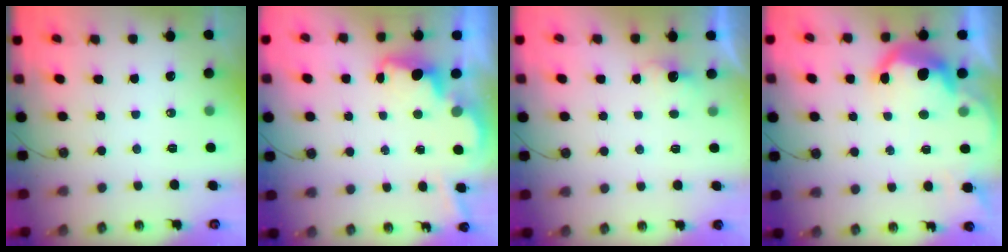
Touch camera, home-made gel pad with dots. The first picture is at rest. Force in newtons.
{"total": 3.5, "press": 3.5, "slide": 0.7}
{"total": 2.2, "press": 2.0, "slide": 0.8}
{"total": 11.8, "press": 11.7, "slide": 0.8}